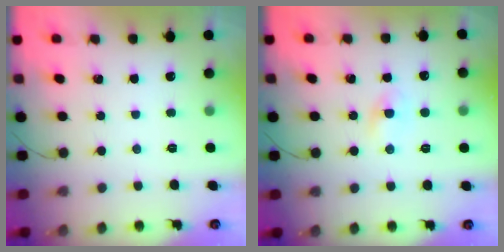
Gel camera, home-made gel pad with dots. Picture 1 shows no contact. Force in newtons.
{"total": 1.8, "press": 1.5, "slide": 0.9}